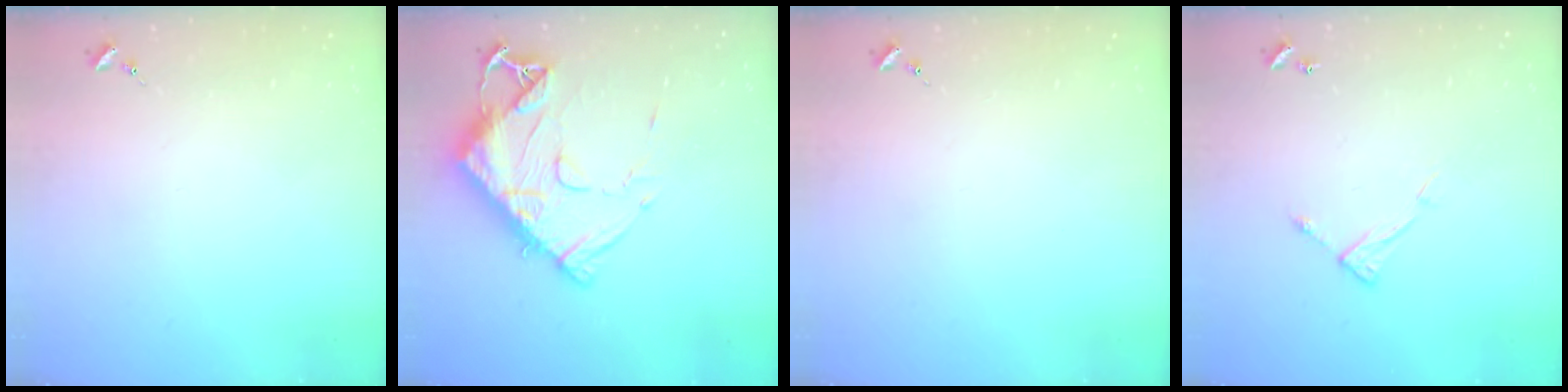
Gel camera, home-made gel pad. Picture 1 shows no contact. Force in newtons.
{"total": 14.4, "press": 14.3, "slide": 1.4}
{"total": 0.0}
{"total": 6.4, "press": 6.4, "slide": 0.3}